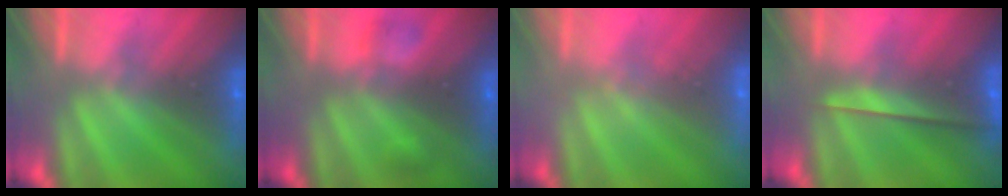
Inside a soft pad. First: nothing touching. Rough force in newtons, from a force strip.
{"total": 2.0}
{"total": 1.7}
{"total": 2.3}